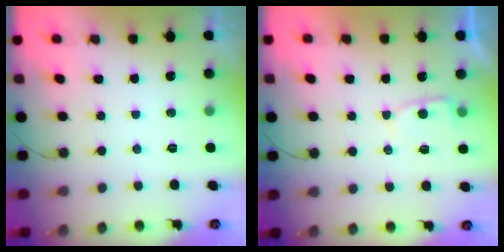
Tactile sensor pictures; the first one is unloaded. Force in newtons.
{"total": 3.2, "press": 3.2, "slide": 0.3}